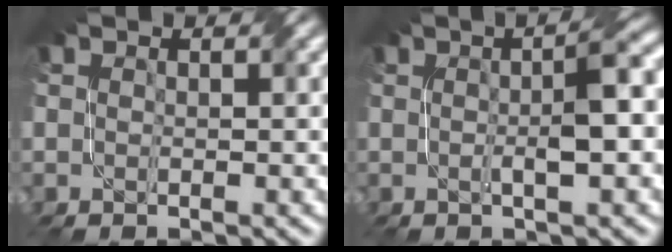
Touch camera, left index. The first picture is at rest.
{"total": 4.6, "force": [0.2, 0.6, 4.6], "torque": [-0.070, 0.011, 0.002]}